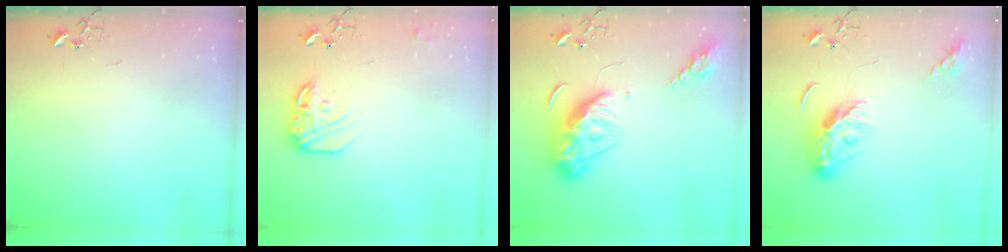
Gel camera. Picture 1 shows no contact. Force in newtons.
{"total": 15.5, "press": 15.5, "slide": 1.0}
{"total": 14.4, "press": 14.4, "slide": 1.3}
{"total": 9.5, "press": 9.5, "slide": 0.5}